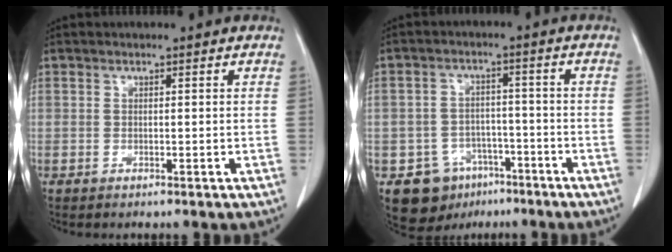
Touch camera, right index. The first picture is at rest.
{"total": 8.5, "force": [-4.6, 6.9, 1.8], "torque": [-0.025, 0.017, -0.061]}